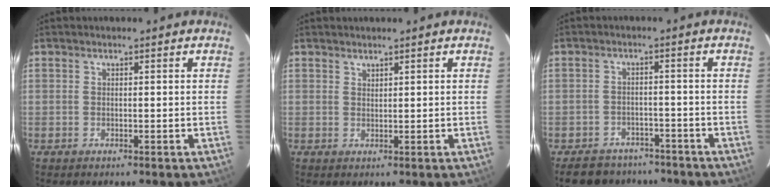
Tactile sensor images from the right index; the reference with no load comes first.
{"total": 0.9, "force": [0.8, 0.1, 0.1], "torque": [-0.003, 0.001, 0.017]}
{"total": 11.8, "force": [-9.7, 5.8, 3.6], "torque": [-0.089, 0.011, -0.126]}